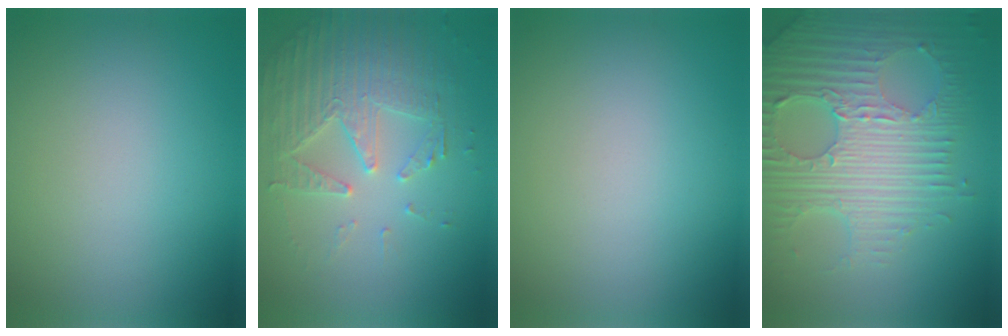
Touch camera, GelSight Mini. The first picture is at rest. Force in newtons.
{"total": 4.2, "press": 3.9, "slide": 1.6}
{"total": 0.0}
{"total": 8.2, "press": 5.8, "slide": 5.8}